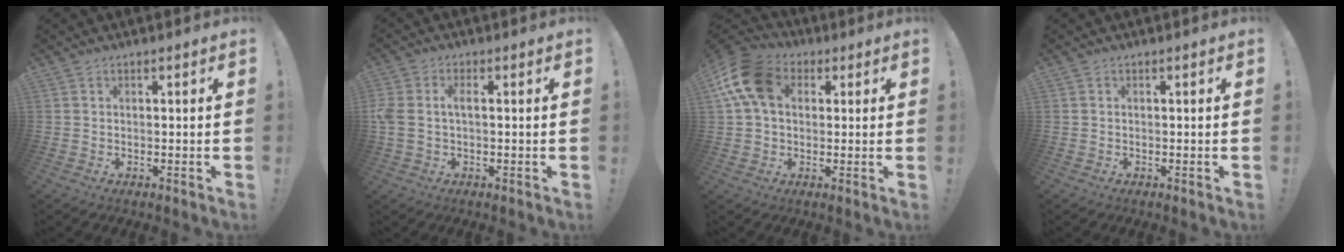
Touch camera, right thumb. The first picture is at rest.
{"total": 4.3, "force": [-0.2, 2.2, 3.6], "torque": [-0.090, 0.004, -0.008]}
{"total": 15.0, "force": [3.9, 10.5, 9.9], "torque": [-0.183, 0.002, 0.079]}
{"total": 0.0}